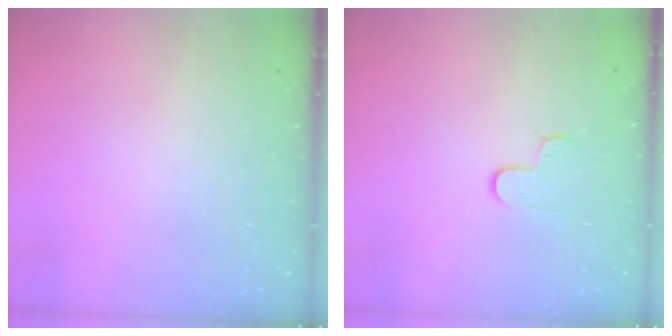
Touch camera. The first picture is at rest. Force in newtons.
{"total": 5.5, "press": 5.5, "slide": 0.5}